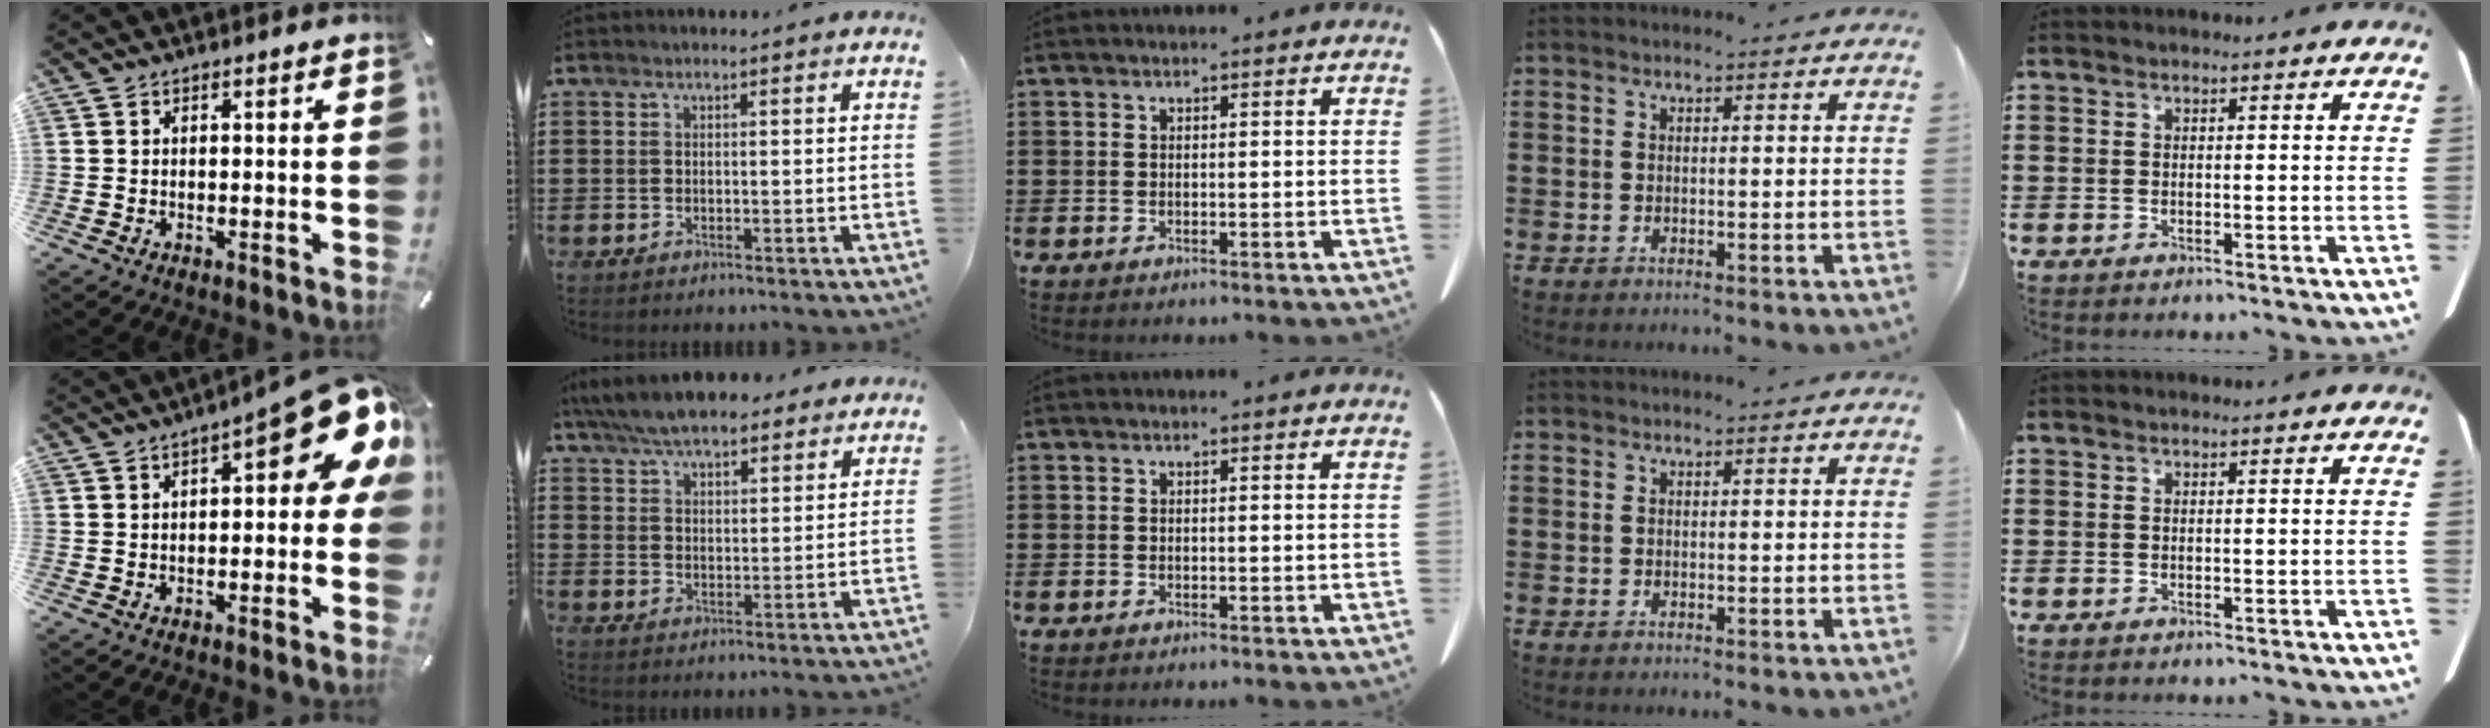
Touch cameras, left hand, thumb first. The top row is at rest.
{"thumb": {"total": 15.7, "force": [6.0, 5.6, 13.4], "torque": [-0.167, -0.045, 0.095]}, "index": {"total": 7.1, "force": [6.3, 2.0, 2.6], "torque": [-0.072, -0.007, 0.118]}}